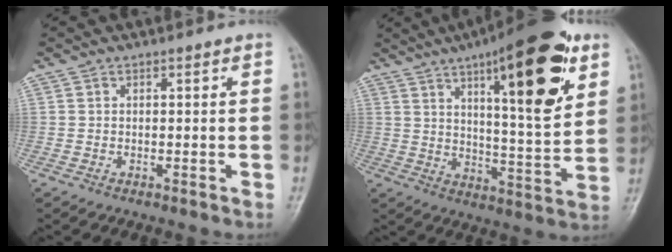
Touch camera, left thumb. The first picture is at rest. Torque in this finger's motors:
{"motor_torque": [0.64, 0.46, 0.37, -0.31, 0.18]}